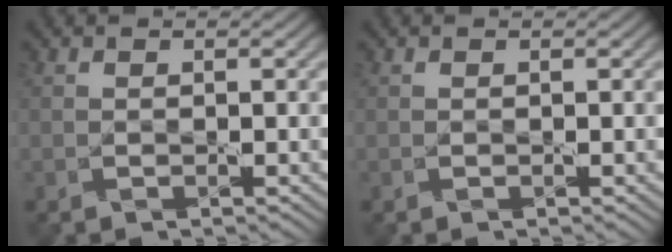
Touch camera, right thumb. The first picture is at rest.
{"total": 0.0}